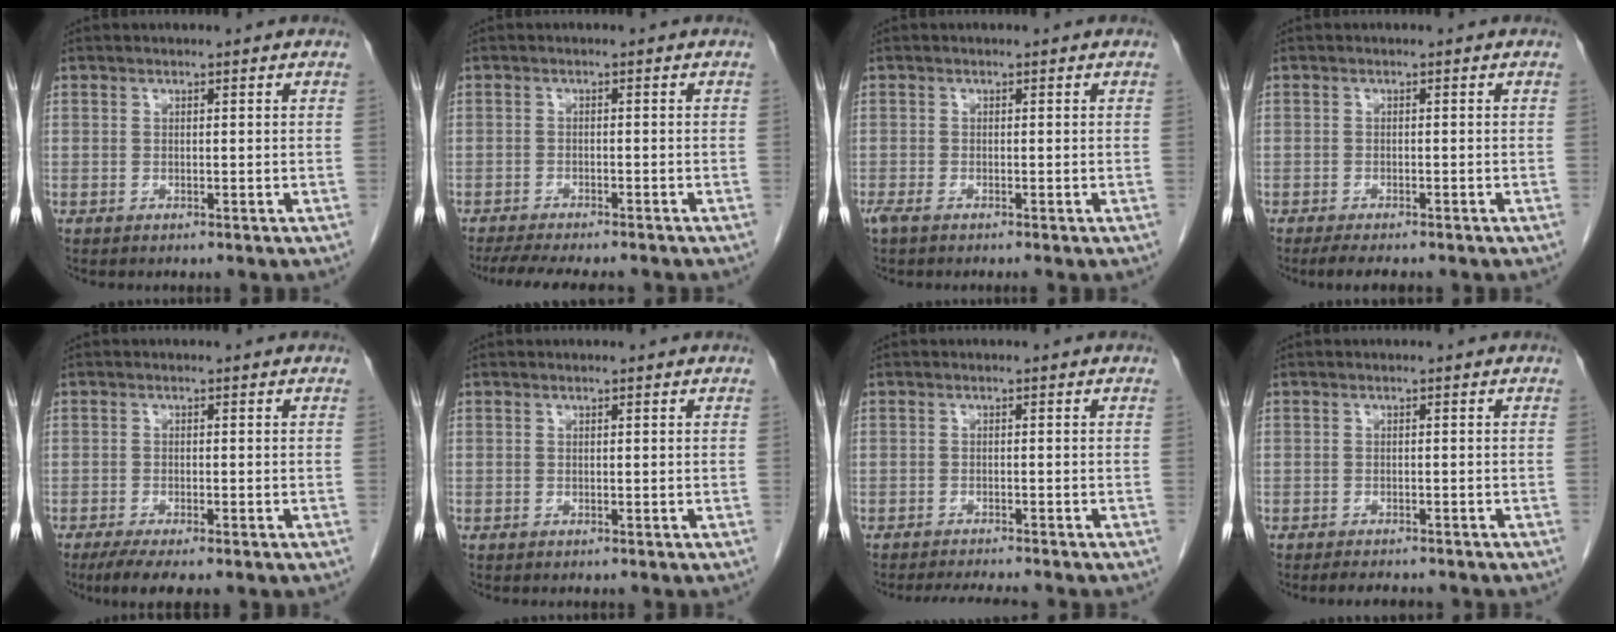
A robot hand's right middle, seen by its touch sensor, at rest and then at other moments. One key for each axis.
{"total": 11.0, "fx": -9.7, "fy": 1.8, "fz": 5.0, "tx": -0.076, "ty": -0.014, "tz": -0.131}
{"total": 1.6, "fx": -1.2, "fy": 0.2, "fz": 1.0, "tx": -0.021, "ty": -0.006, "tz": -0.024}
{"total": 4.3, "fx": -3.5, "fy": 0.9, "fz": 2.4, "tx": -0.033, "ty": -0.009, "tz": -0.046}
{"total": 5.1, "fx": -3.5, "fy": 1.0, "fz": 3.7, "tx": -0.059, "ty": -0.013, "tz": -0.051}
{"total": 0.0}
{"total": 4.7, "fx": -4.4, "fy": -0.2, "fz": 1.7, "tx": -0.026, "ty": -0.014, "tz": -0.066}
{"total": 4.3, "fx": -3.8, "fy": 0.9, "fz": 1.8, "tx": -0.023, "ty": -0.005, "tz": -0.048}